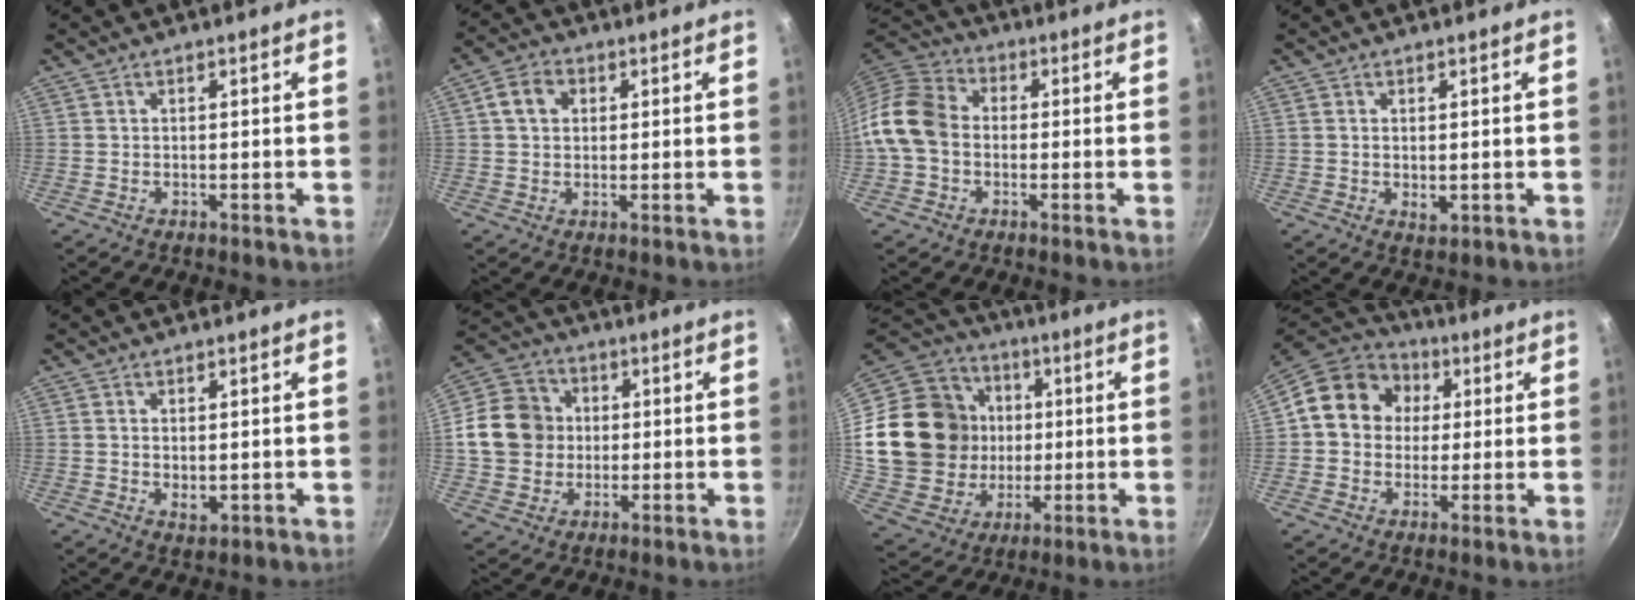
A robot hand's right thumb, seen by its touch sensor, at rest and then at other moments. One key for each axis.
{"total": 5.5, "fx": 1.3, "fy": 4.3, "fz": 3.0, "tx": -0.039, "ty": 0.009, "tz": 0.015}
{"total": 10.9, "fx": -1.1, "fy": 8.5, "fz": 6.7, "tx": -0.104, "ty": 0.026, "tz": -0.043}
{"total": 2.1, "fx": 0.2, "fy": 1.3, "fz": 1.7, "tx": -0.028, "ty": -0.007, "tz": 0.005}
{"total": 2.7, "fx": 0.3, "fy": 1.6, "fz": 2.1, "tx": -0.034, "ty": -0.008, "tz": 0.007}
{"total": 13.4, "fx": 0.6, "fy": 11.9, "fz": 6.1, "tx": -0.085, "ty": 0.022, "tz": 0.006}
{"total": 26.5, "fx": 2.1, "fy": 21.8, "fz": 15.0, "tx": -0.268, "ty": 0.027, "tz": 0.055}
{"total": 14.1, "fx": 2.6, "fy": 12.1, "fz": 6.8, "tx": -0.087, "ty": 0.021, "tz": 0.027}